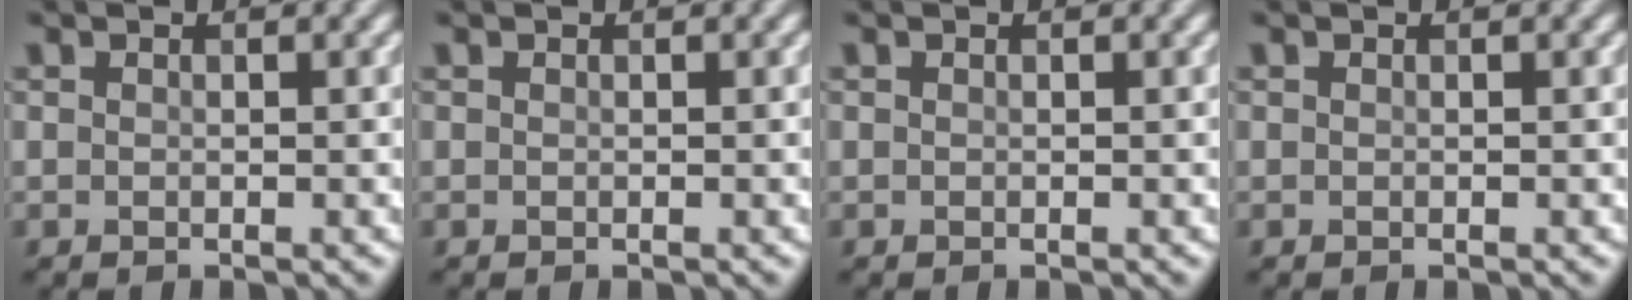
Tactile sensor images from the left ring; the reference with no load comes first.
{"total": 0.0}
{"total": 0.0}
{"total": 0.0}